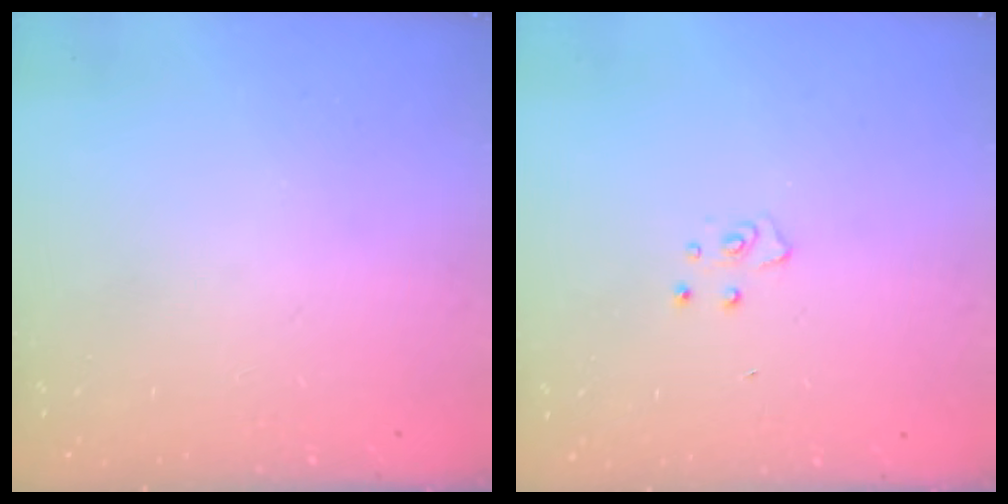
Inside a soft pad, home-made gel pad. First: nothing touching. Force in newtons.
{"total": 4.4, "press": 4.4, "slide": 0.3}